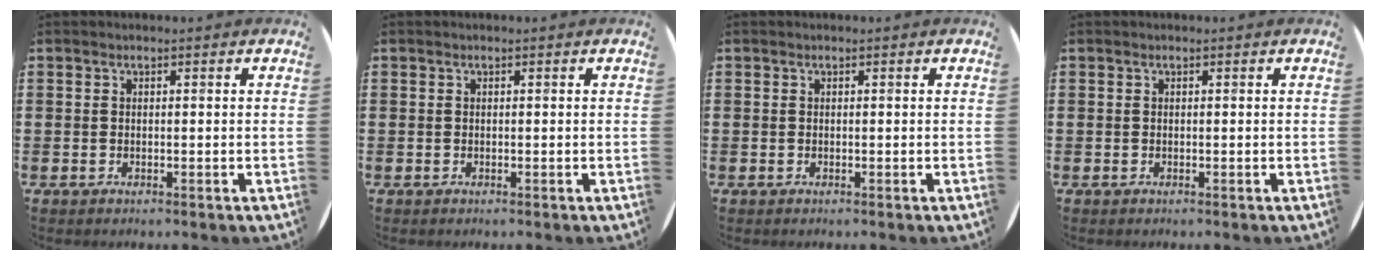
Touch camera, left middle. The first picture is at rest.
{"total": 0.0}
{"total": 0.0}
{"total": 0.0}